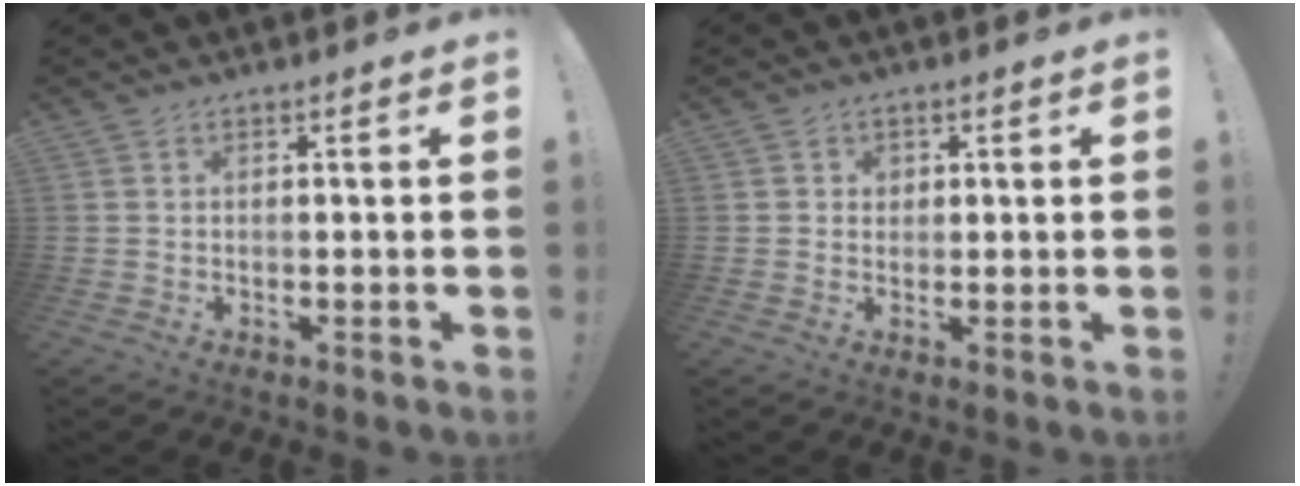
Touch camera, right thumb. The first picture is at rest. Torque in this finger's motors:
{"motor_torque": [-0.13, 0.00, 0.05, 0.31, 0.00]}